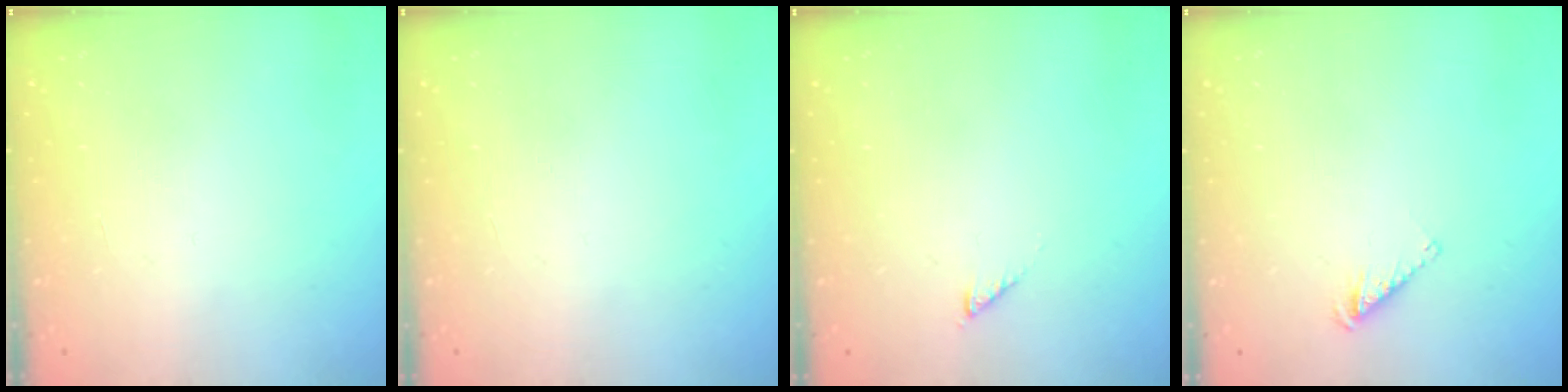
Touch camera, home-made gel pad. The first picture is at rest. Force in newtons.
{"total": 0.0}
{"total": 1.3, "press": 1.3, "slide": 0.3}
{"total": 2.8, "press": 2.8, "slide": 0.5}